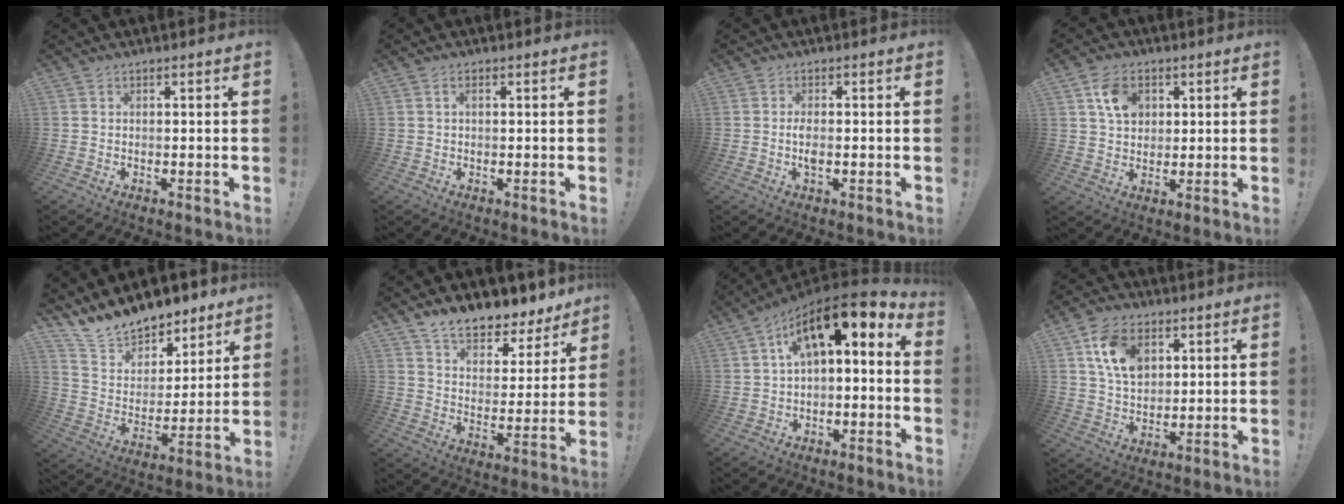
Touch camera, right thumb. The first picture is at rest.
{"total": 1.5, "force": [0.4, 0.6, 1.3], "torque": [-0.030, 0.006, 0.007]}
{"total": 3.0, "force": [-0.4, 1.1, 2.8], "torque": [-0.050, -0.002, -0.011]}
{"total": 8.8, "force": [3.6, 6.7, 4.3], "torque": [-0.060, -0.005, 0.068]}
{"total": 13.6, "force": [12.6, 4.7, 1.8], "torque": [-0.053, -0.108, 0.232]}
{"total": 9.9, "force": [9.0, 3.1, 3.0], "torque": [-0.057, -0.076, 0.160]}
{"total": 10.3, "force": [4.8, 3.4, 8.5], "torque": [-0.133, -0.035, 0.084]}
{"total": 12.6, "force": [5.5, 8.6, 7.3], "torque": [-0.118, -0.006, 0.107]}